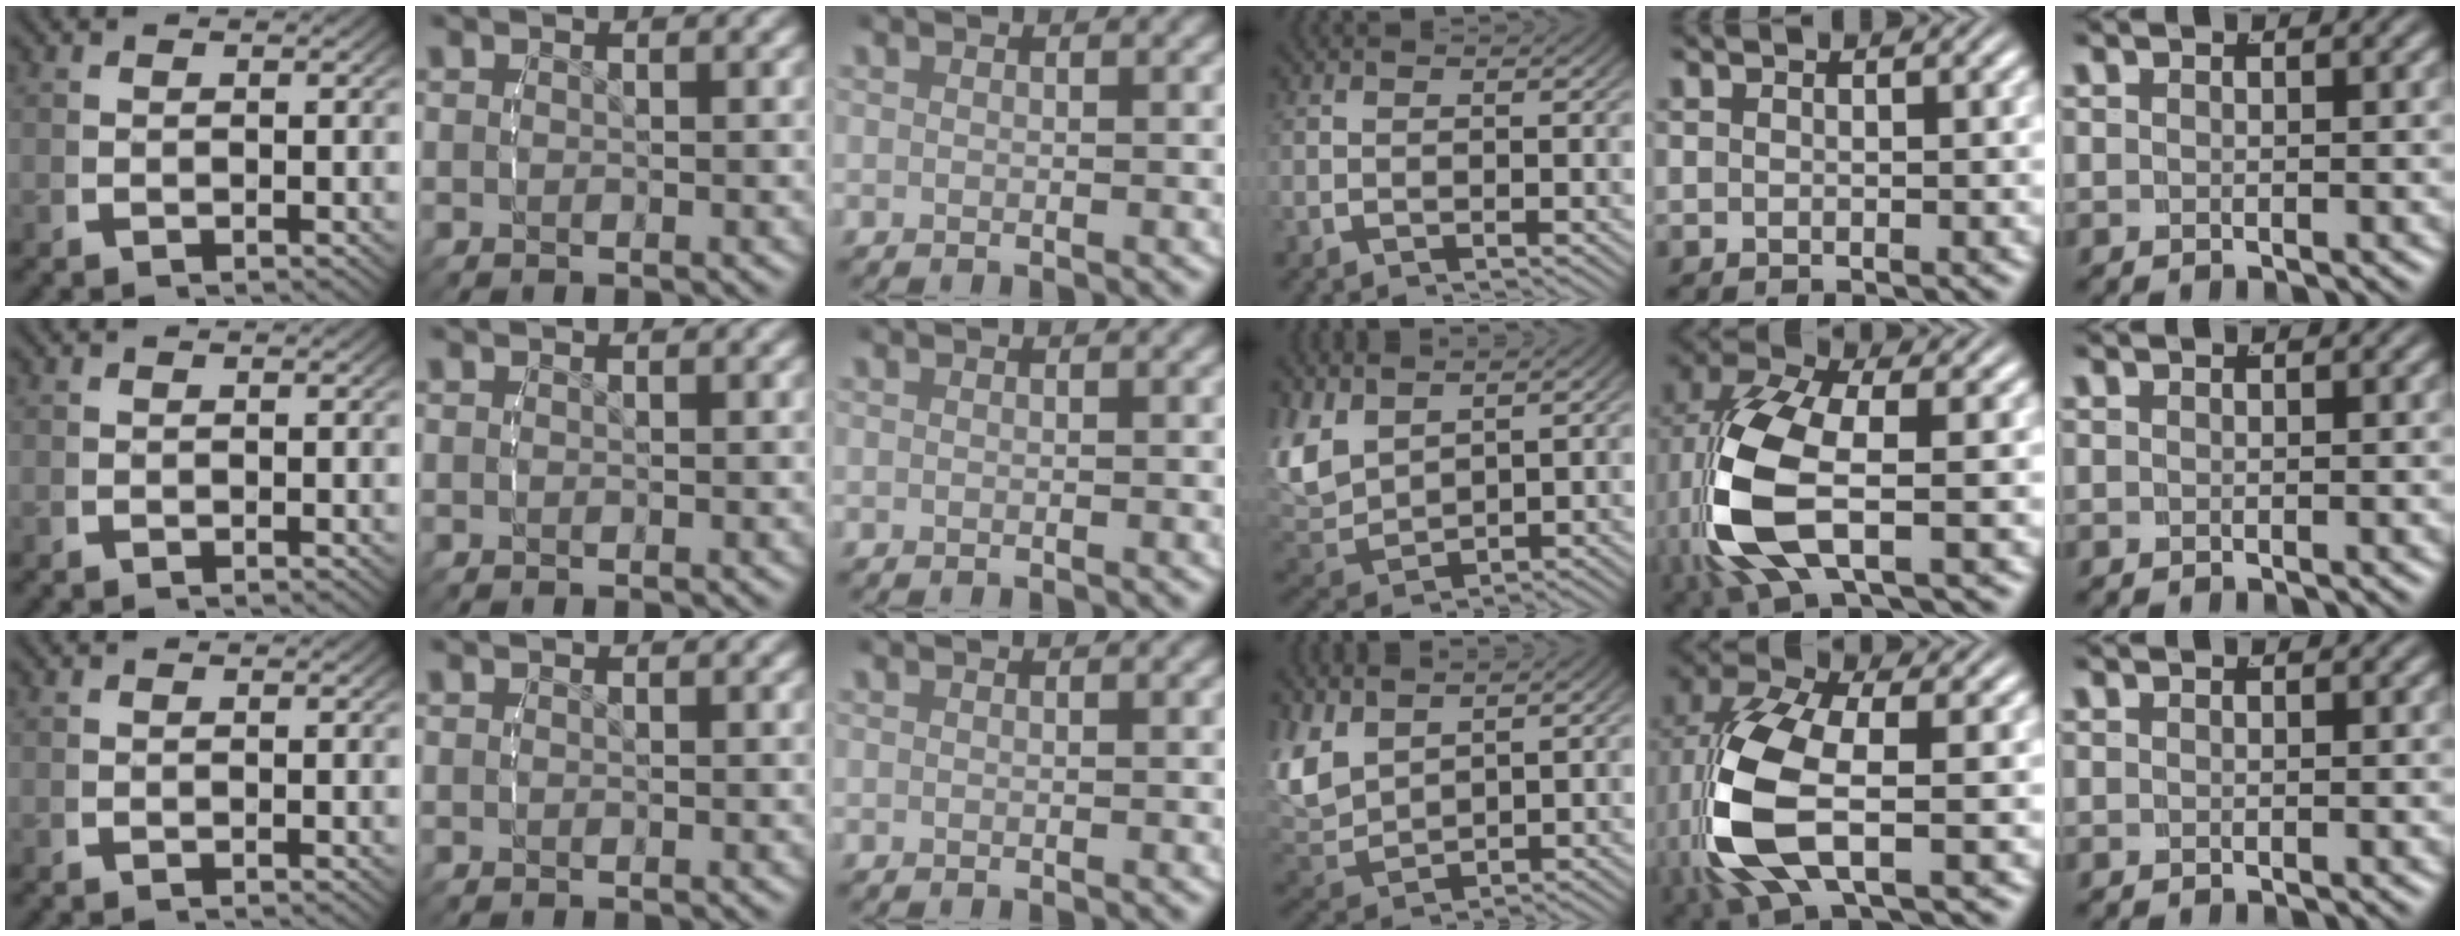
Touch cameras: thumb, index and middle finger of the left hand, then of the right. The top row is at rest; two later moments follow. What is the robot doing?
{"motion": "lift_and_place", "object": "pen"}